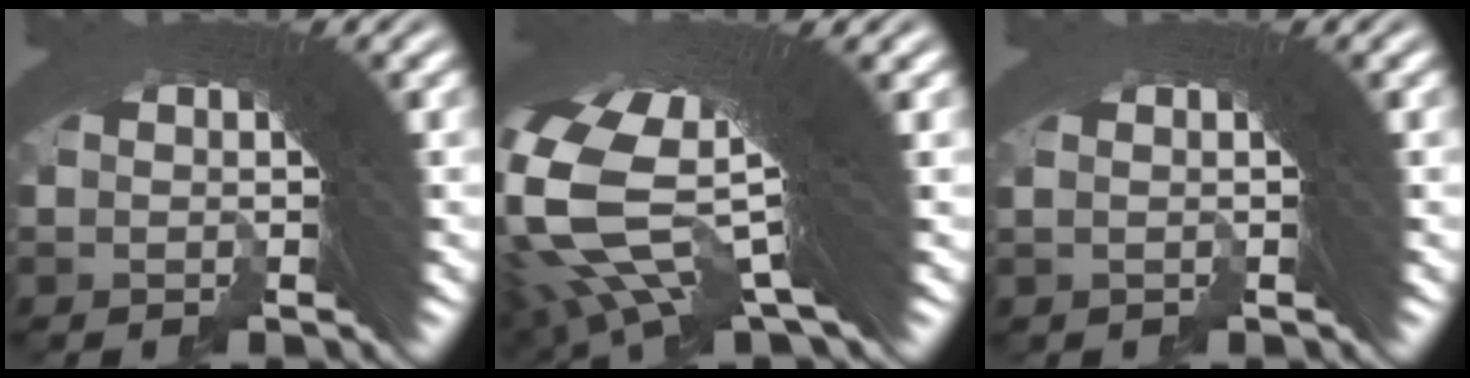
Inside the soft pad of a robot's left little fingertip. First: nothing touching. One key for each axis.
{"total": 14.2, "fx": 3.9, "fy": 7.1, "fz": 11.7, "tx": -0.235, "ty": -0.006, "tz": 0.069}
{"total": 0.0}